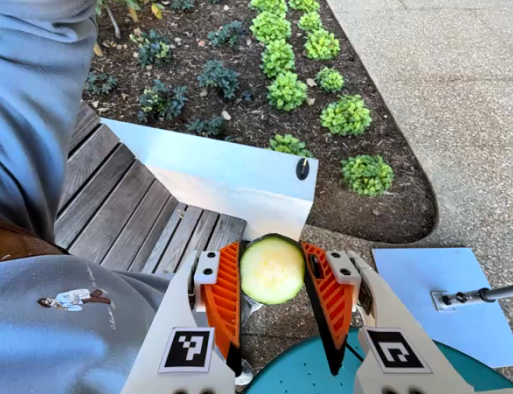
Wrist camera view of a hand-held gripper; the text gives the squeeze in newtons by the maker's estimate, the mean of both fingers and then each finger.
{"total": 8.8, "left": 9.1, "right": 8.5}